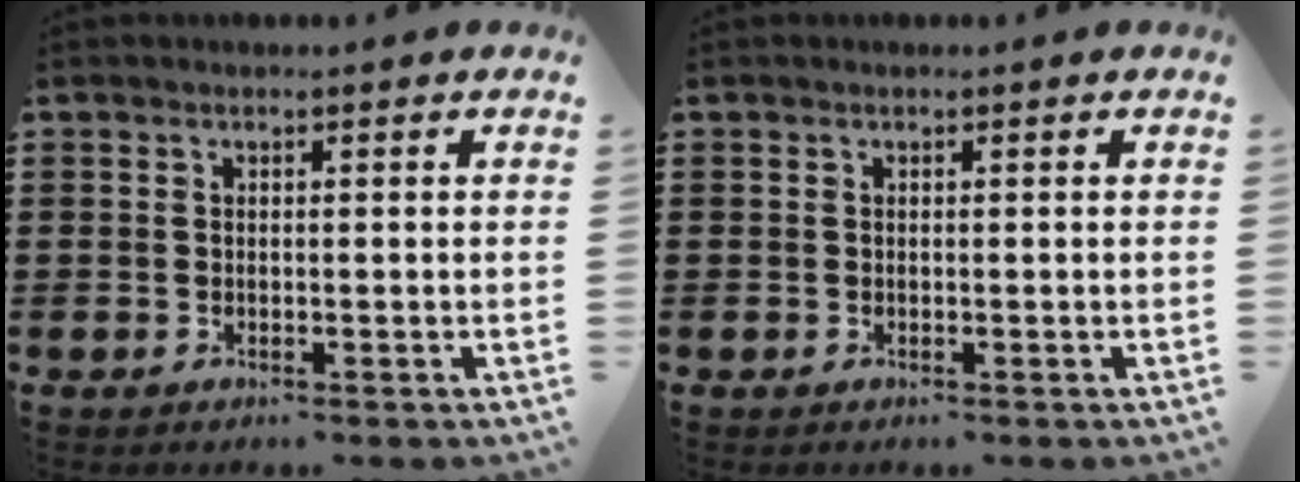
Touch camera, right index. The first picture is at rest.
{"total": 0.0}